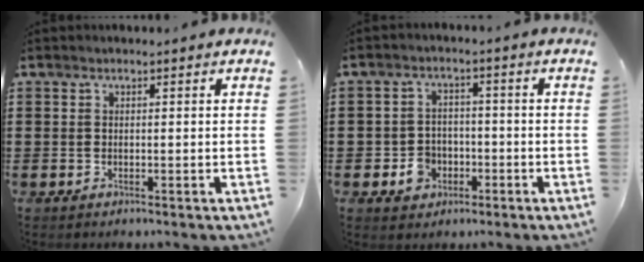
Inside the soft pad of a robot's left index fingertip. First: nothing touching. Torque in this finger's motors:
{"motor_torque": [0.31, 0.31, 0.15, 0.04]}